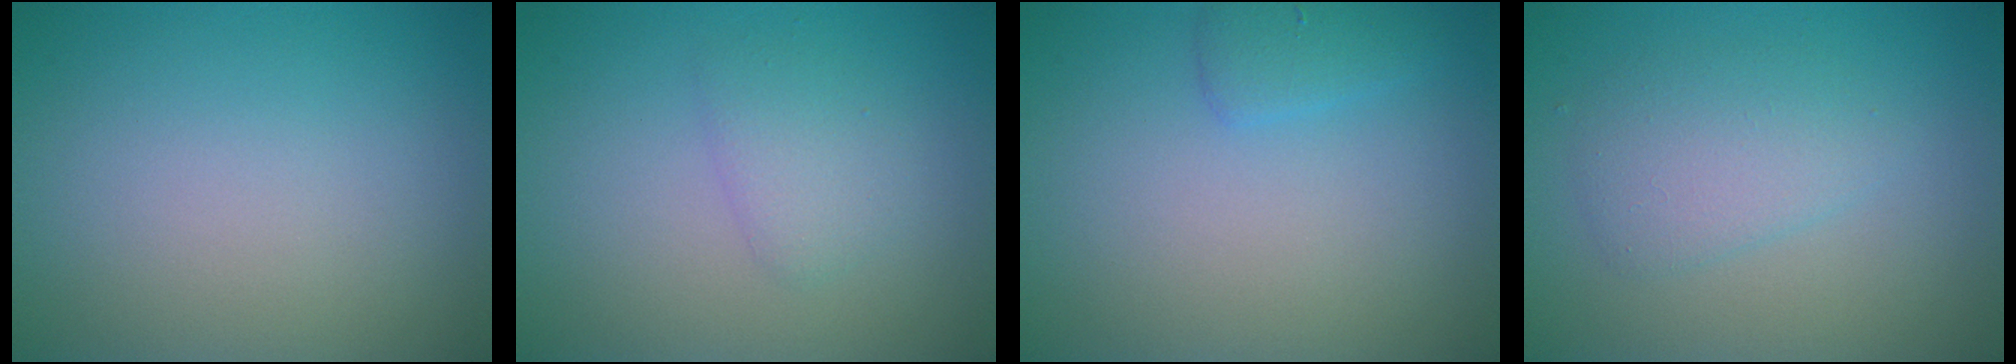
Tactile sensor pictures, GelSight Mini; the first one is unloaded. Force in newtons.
{"total": 1.8, "press": 1.8, "slide": 0.1}
{"total": 1.4, "press": 1.4, "slide": 0.2}
{"total": 2.6, "press": 2.6, "slide": 0.1}